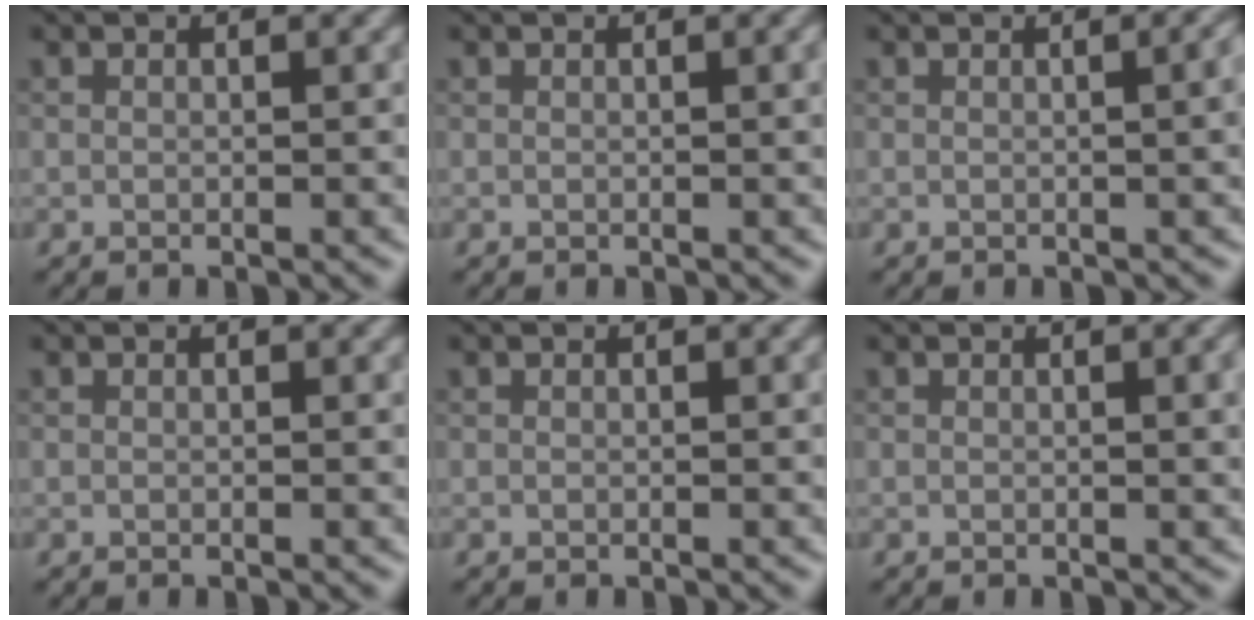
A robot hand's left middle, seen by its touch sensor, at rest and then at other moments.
{"total": 1.0, "force": [0.2, 0.2, 1.0], "torque": [-0.012, 0.003, 0.000]}
{"total": 3.6, "force": [0.1, 1.5, 3.2], "torque": [-0.021, 0.010, 0.002]}
{"total": 0.0}
{"total": 0.0}
{"total": 2.6, "force": [0.3, 0.8, 2.4], "torque": [-0.025, 0.003, 0.001]}